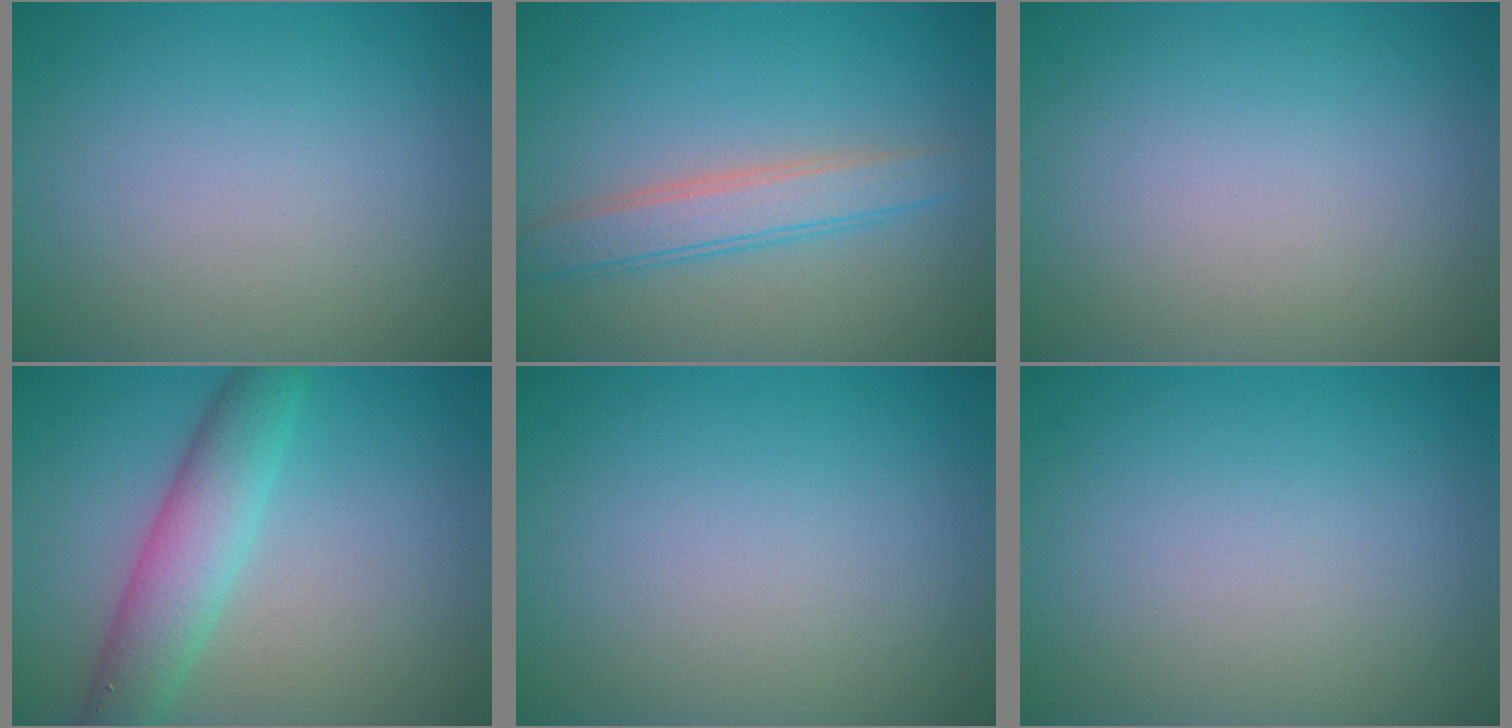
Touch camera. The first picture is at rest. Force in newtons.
{"total": 3.4, "press": 3.4, "slide": 0.1}
{"total": 0.0}
{"total": 4.8, "press": 4.8, "slide": 0.1}
{"total": 0.0}
{"total": 0.0}